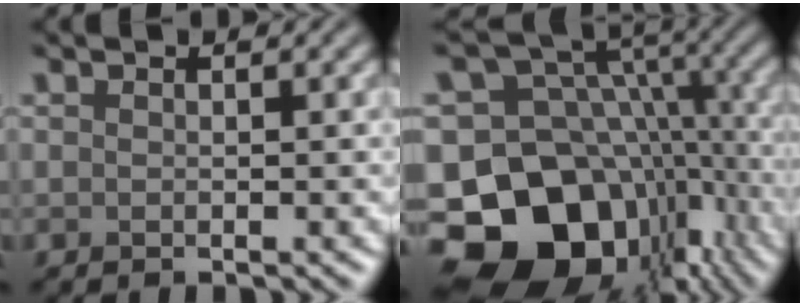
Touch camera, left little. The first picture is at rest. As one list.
[{"total": 17.4, "force": [-6.8, 12.7, 9.7], "torque": [-0.162, 0.004, -0.096]}]